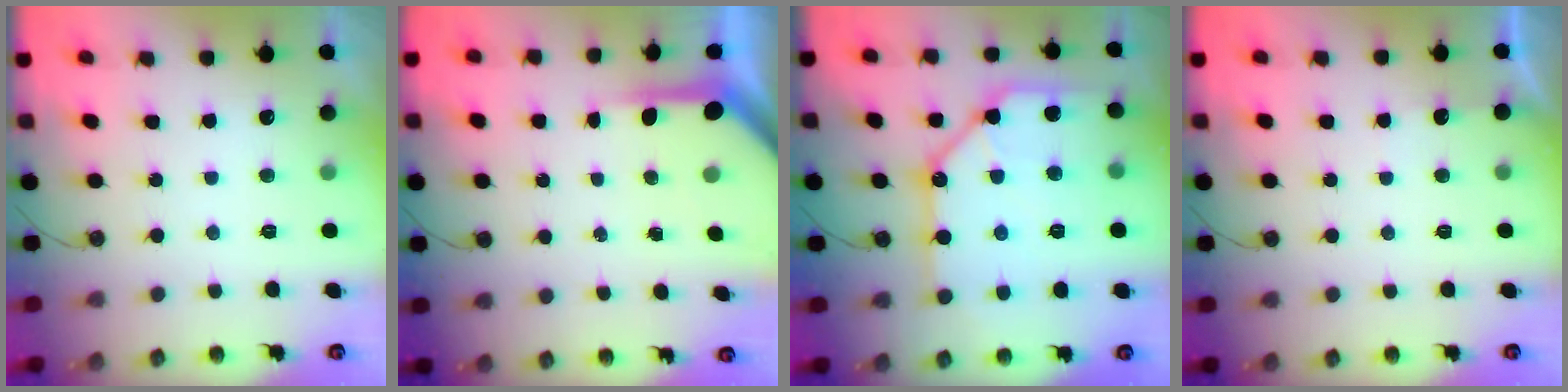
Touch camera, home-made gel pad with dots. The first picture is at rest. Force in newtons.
{"total": 5.7, "press": 5.7, "slide": 0.4}
{"total": 17.3, "press": 17.2, "slide": 1.8}
{"total": 2.2, "press": 2.2, "slide": 0.3}